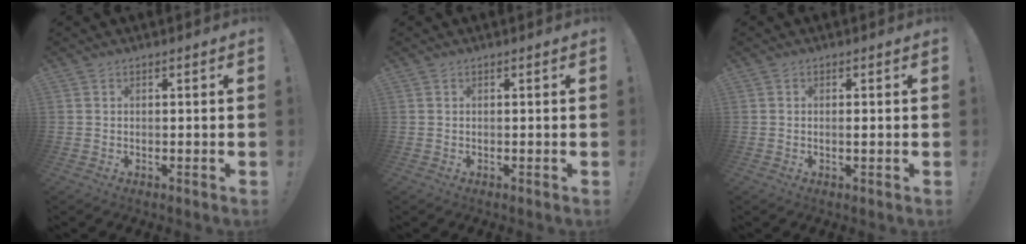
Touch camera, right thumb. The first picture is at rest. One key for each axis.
{"total": 0.0}
{"total": 1.1, "fx": -0.1, "fy": -0.2, "fz": 1.1, "tx": -0.011, "ty": -0.004, "tz": -0.004}